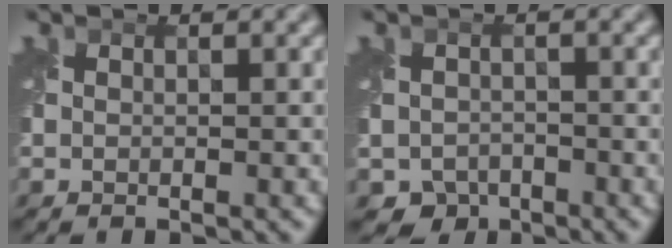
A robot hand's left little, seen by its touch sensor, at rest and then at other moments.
{"total": 3.4, "force": [-2.3, 2.5, 0.5], "torque": [0.001, -0.005, -0.041]}